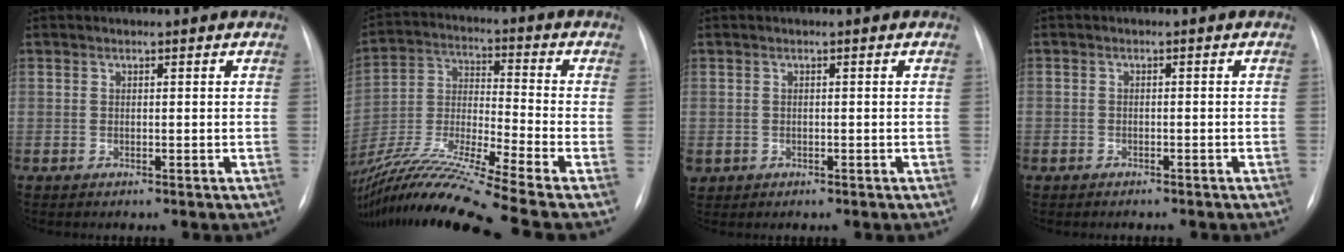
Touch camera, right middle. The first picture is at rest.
{"total": 20.3, "force": [-16.5, -1.9, 11.7], "torque": [-0.267, -0.025, -0.308]}
{"total": 1.5, "force": [-0.4, 1.3, 0.5], "torque": [-0.009, 0.003, 0.003]}
{"total": 2.0, "force": [-1.6, 1.0, 0.5], "torque": [-0.011, 0.002, -0.020]}